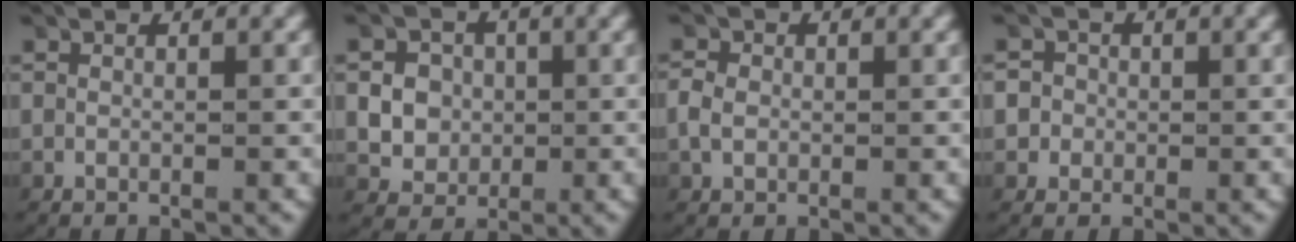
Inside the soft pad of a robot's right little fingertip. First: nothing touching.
{"total": 5.3, "force": [-0.2, 4.9, 1.9], "torque": [-0.031, -0.004, -0.005]}
{"total": 1.7, "force": [-0.1, 1.5, 0.8], "torque": [-0.023, 0.003, -0.001]}
{"total": 3.4, "force": [0.0, 3.3, 1.0], "torque": [-0.027, 0.001, -0.009]}